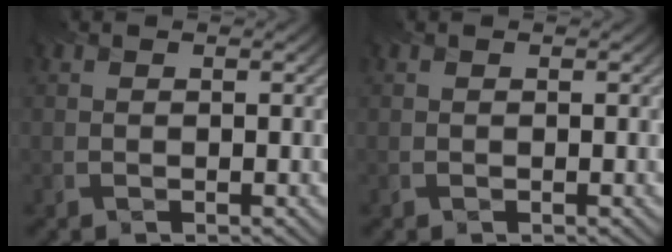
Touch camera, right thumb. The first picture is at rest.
{"total": 0.0}